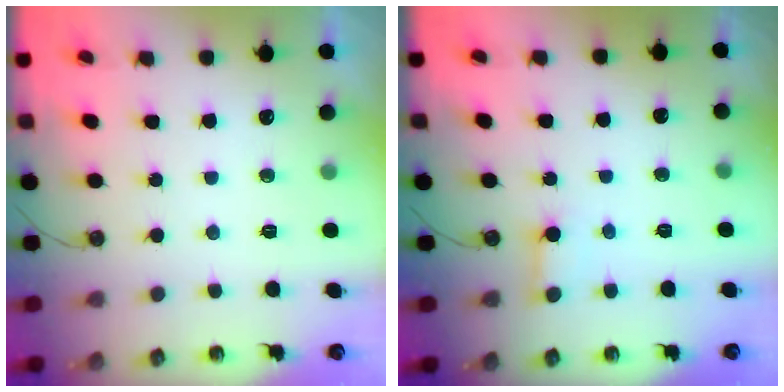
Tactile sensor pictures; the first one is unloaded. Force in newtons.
{"total": 3.1, "press": 3.1, "slide": 0.2}